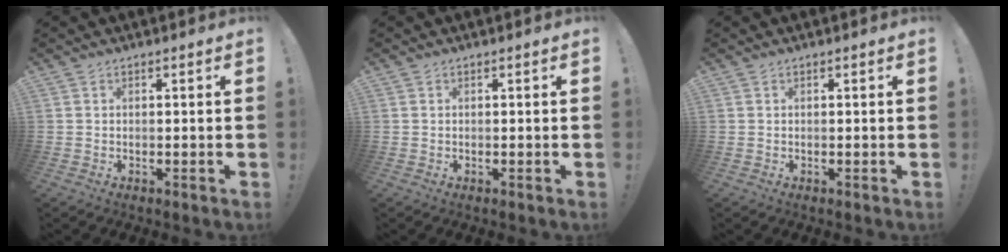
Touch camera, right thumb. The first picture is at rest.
{"total": 0.0}
{"total": 0.0}